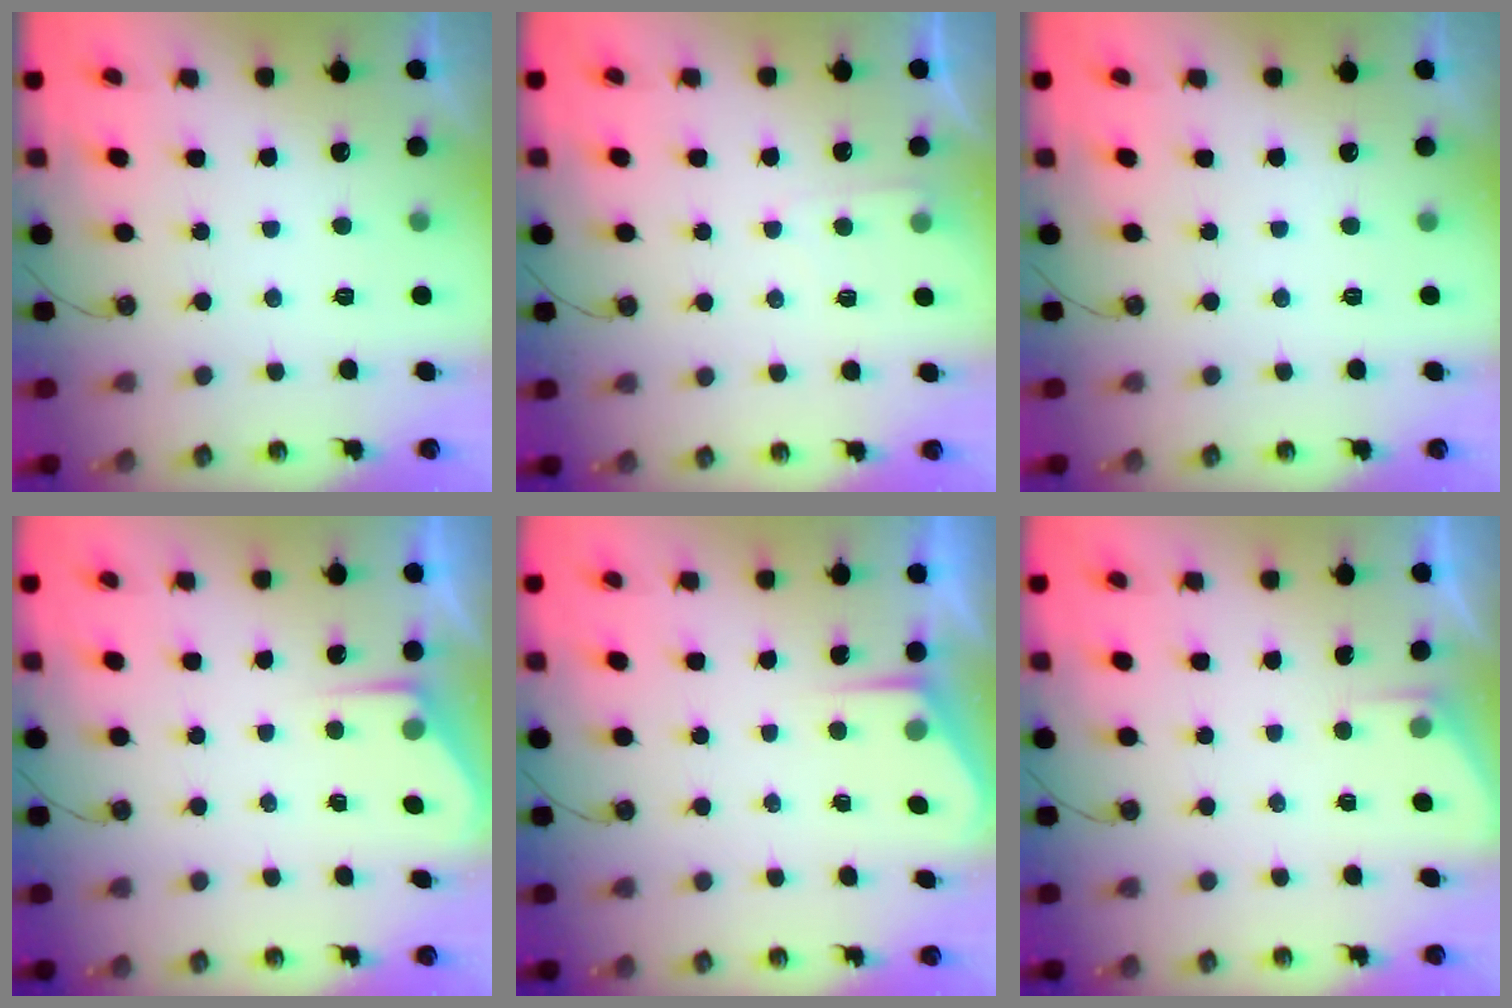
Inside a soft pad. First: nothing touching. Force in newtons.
{"total": 4.1, "press": 4.1, "slide": 0.4}
{"total": 0.0}
{"total": 3.2, "press": 3.2, "slide": 0.5}
{"total": 2.7, "press": 2.7, "slide": 0.4}
{"total": 1.4, "press": 1.3, "slide": 0.2}